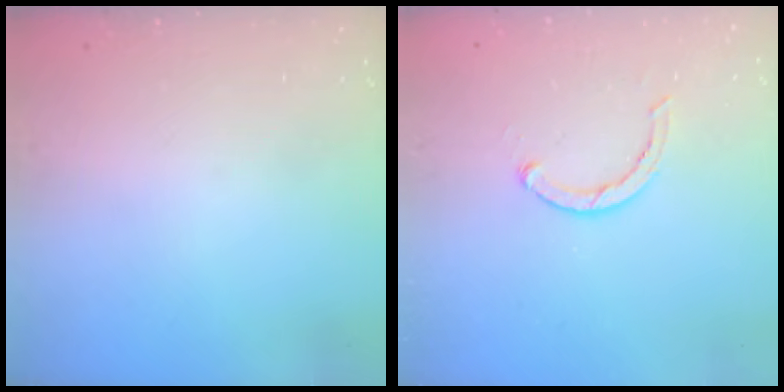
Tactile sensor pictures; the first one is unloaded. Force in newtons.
{"total": 3.5, "press": 3.4, "slide": 0.7}